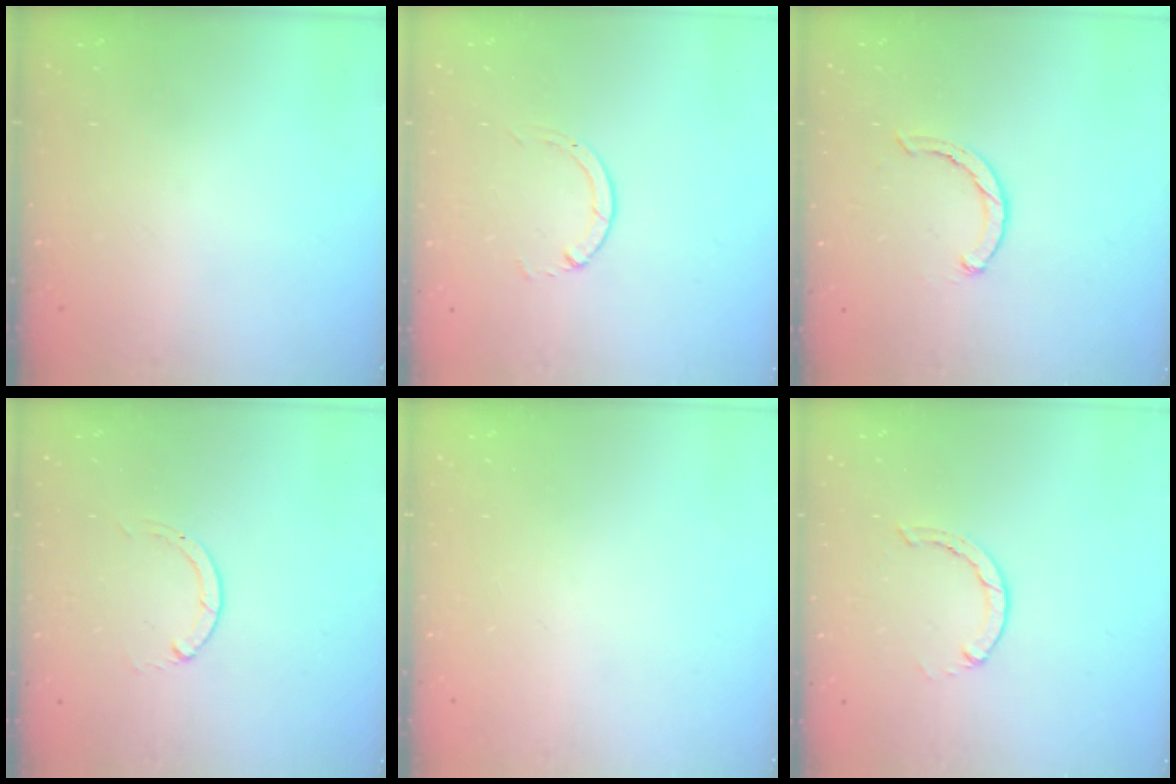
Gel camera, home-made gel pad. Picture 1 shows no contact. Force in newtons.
{"total": 1.3, "press": 1.3, "slide": 0.2}
{"total": 1.5, "press": 1.5, "slide": 0.3}
{"total": 0.0}
{"total": 0.0}
{"total": 1.3, "press": 1.2, "slide": 0.3}